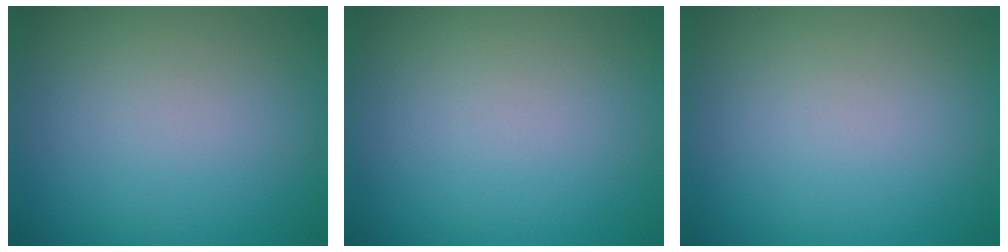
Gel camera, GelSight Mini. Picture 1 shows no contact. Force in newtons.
{"total": 0.0}
{"total": 0.0}